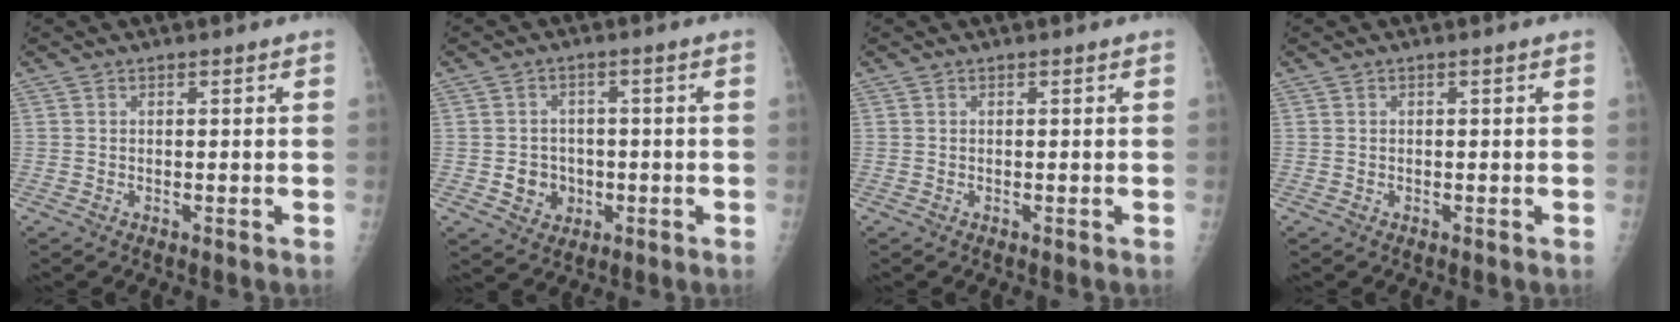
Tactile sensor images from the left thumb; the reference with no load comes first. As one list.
[{"total": 5.3, "force": [-1.0, 4.7, 2.1], "torque": [-0.003, 0.009, -0.011]}, {"total": 0.0}, {"total": 0.0}]